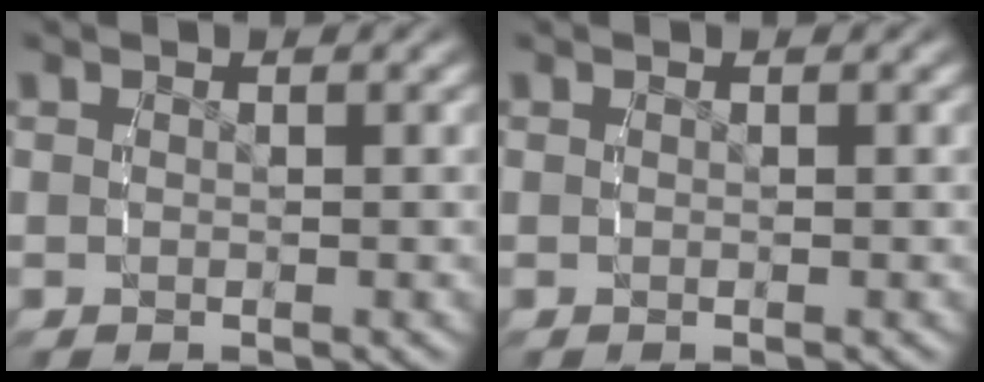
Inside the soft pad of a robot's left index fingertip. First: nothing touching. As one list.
[{"total": 0.0}]